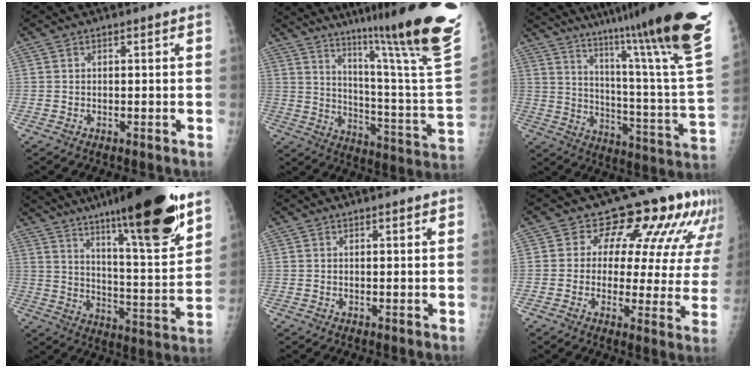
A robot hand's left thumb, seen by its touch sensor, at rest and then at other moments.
{"total": 30.2, "force": [20.4, 1.4, 22.3], "torque": [-0.276, -0.126, 0.294]}
{"total": 34.5, "force": [24.4, 2.2, 24.2], "torque": [-0.286, -0.131, 0.344]}
{"total": 24.1, "force": [16.2, 3.2, 17.6], "torque": [-0.247, -0.072, 0.256]}
{"total": 0.8, "force": [0.6, 0.1, 0.5], "torque": [-0.005, -0.002, 0.008]}
{"total": 15.2, "force": [9.3, 7.8, 9.2], "torque": [-0.062, -0.037, 0.092]}